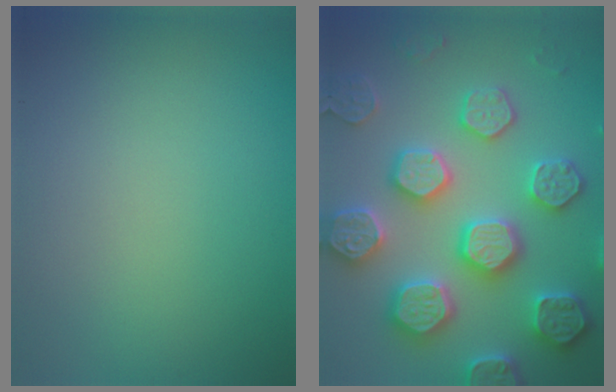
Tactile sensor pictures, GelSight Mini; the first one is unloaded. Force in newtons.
{"total": 7.9, "press": 7.7, "slide": 1.7}